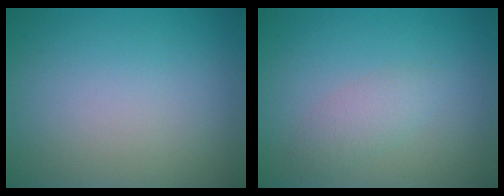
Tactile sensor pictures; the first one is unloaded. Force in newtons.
{"total": 1.9, "press": 1.9, "slide": 0.0}